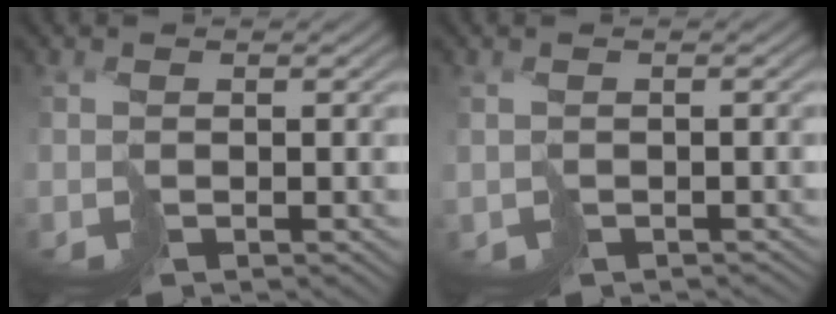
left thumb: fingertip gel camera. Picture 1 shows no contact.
{"total": 1.5, "force": [-0.6, 1.3, 0.4], "torque": [-0.009, -0.009, -0.008]}